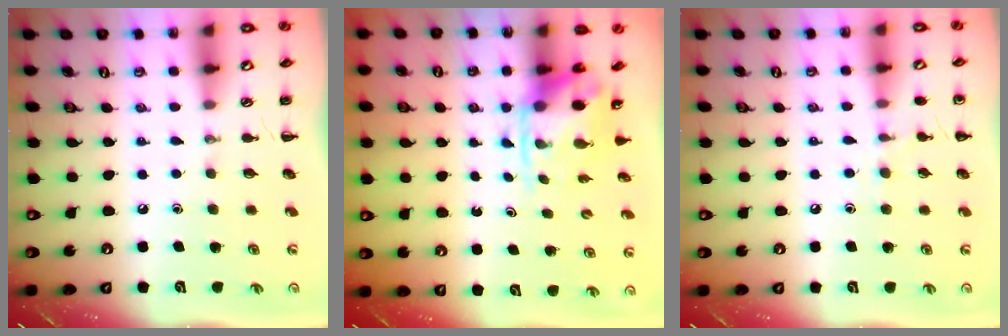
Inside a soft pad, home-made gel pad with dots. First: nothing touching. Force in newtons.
{"total": 3.7, "press": 3.7, "slide": 0.8}
{"total": 6.4, "press": 6.1, "slide": 1.9}